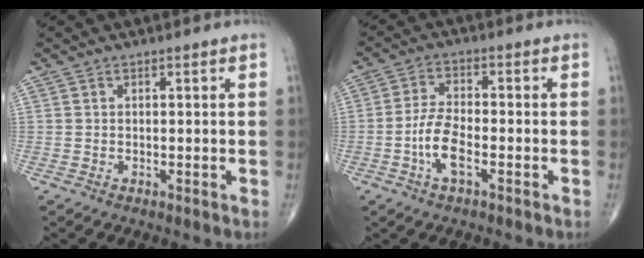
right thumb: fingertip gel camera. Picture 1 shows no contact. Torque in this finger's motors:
{"motor_torque": [2.44, 2.54, 0.72, 0.21, 0.08]}